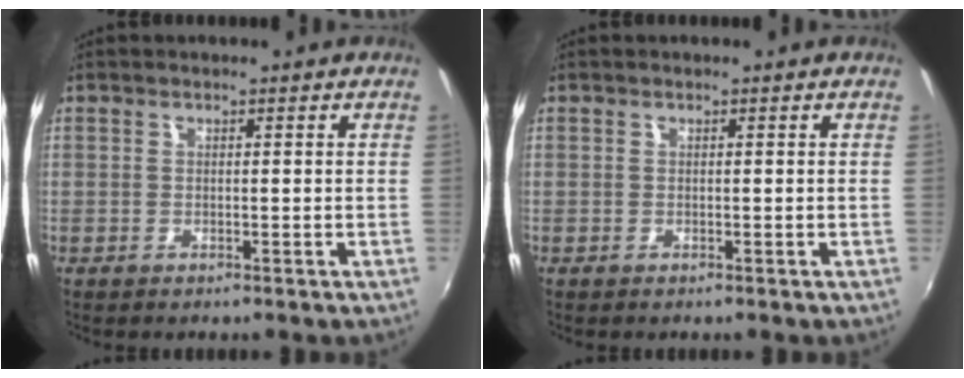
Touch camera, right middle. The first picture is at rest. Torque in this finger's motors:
{"motor_torque": [-0.07, -0.07, 0.00, 0.00]}